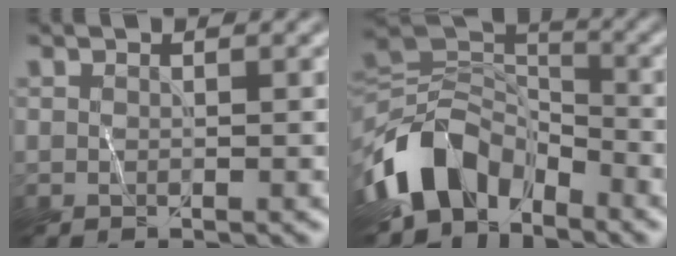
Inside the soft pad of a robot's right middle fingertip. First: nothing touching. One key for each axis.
{"total": 8.8, "fx": -4.8, "fy": 5.7, "fz": 4.6, "tx": -0.074, "ty": 0.005, "tz": -0.098}